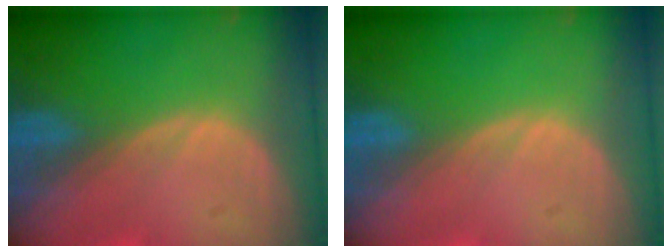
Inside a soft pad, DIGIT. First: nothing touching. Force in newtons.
{"total": 0.0}